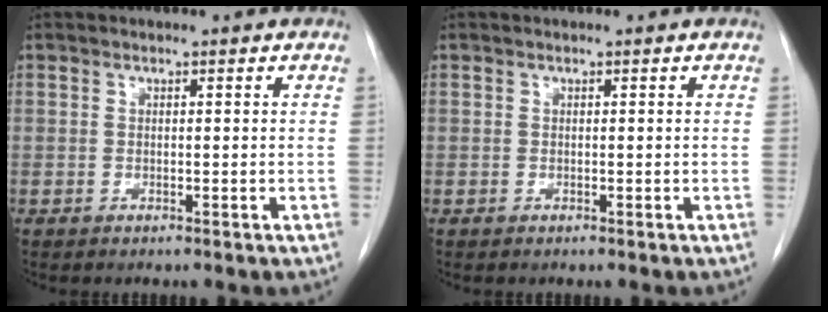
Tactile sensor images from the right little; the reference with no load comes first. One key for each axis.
{"total": 0.0}